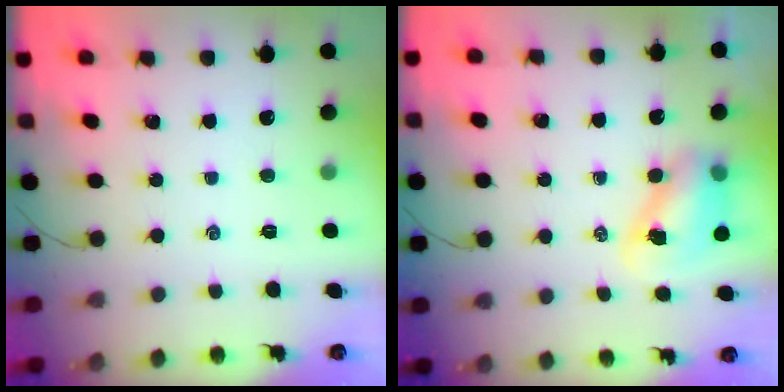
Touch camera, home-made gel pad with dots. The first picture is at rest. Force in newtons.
{"total": 8.0, "press": 7.8, "slide": 1.8}